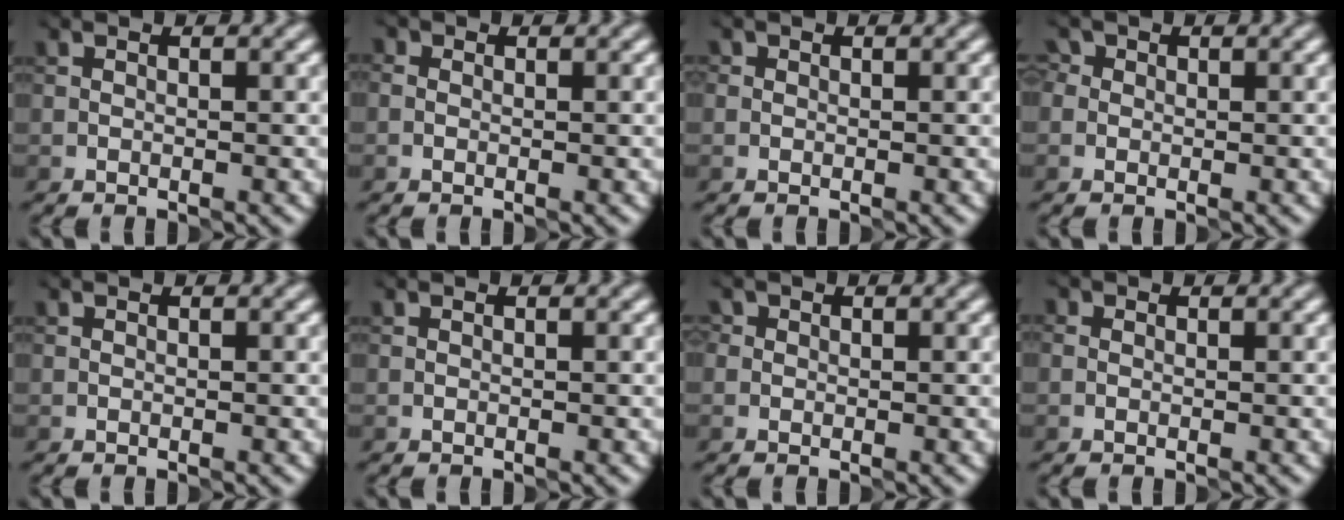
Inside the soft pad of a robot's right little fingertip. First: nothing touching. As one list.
[{"total": 0.9, "force": [0.2, 0.8, 0.3], "torque": [0.008, 0.001, -0.016]}, {"total": 0.0}, {"total": 2.2, "force": [0.9, 1.9, 0.7], "torque": [0.004, 0.016, -0.008]}, {"total": 0.0}, {"total": 0.0}, {"total": 0.9, "force": [0.4, 0.8, 0.0], "torque": [0.006, 0.001, -0.004]}, {"total": 0.6, "force": [0.2, 0.6, 0.2], "torque": [0.008, -0.003, -0.010]}]